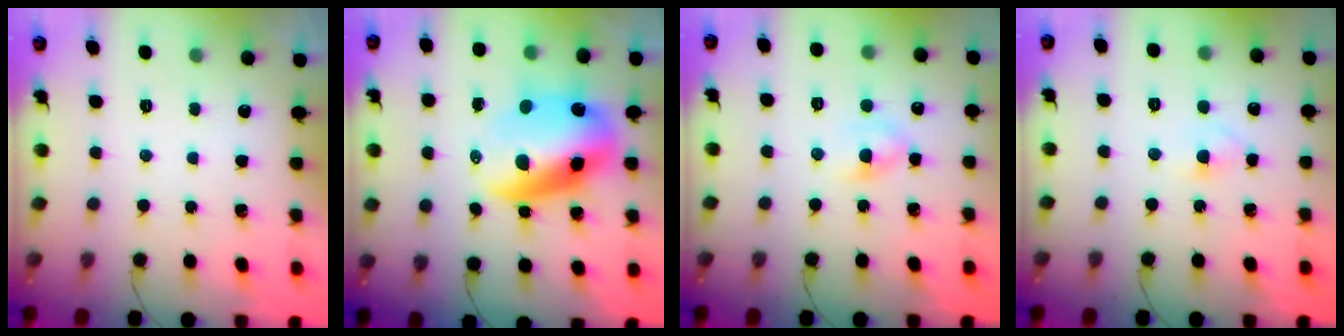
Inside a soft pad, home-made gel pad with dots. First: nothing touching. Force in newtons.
{"total": 14.0, "press": 13.6, "slide": 3.5}
{"total": 4.9, "press": 4.6, "slide": 1.5}
{"total": 2.8, "press": 2.6, "slide": 1.1}